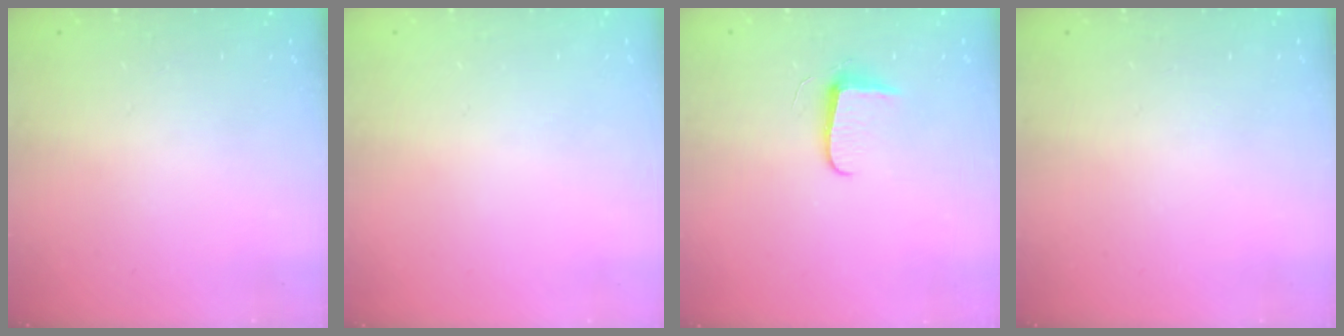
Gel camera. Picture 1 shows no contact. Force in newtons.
{"total": 0.6, "press": 0.6, "slide": 0.2}
{"total": 6.2, "press": 6.2, "slide": 0.8}
{"total": 0.0}